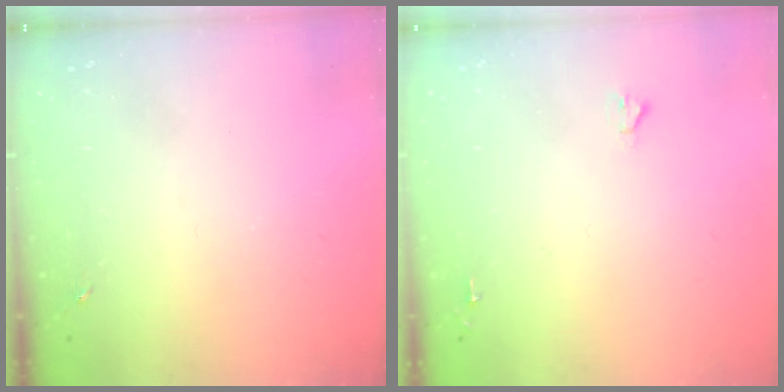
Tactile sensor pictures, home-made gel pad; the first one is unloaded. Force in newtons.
{"total": 1.6, "press": 1.6, "slide": 0.1}